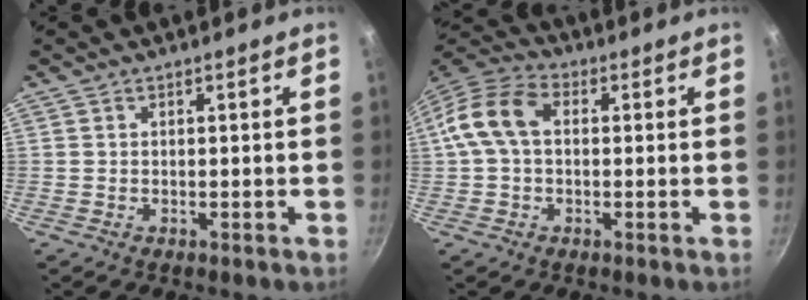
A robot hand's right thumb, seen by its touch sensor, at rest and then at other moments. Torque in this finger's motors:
{"motor_torque": [0.68, 2.03, 0.52, -0.57, 0.31]}